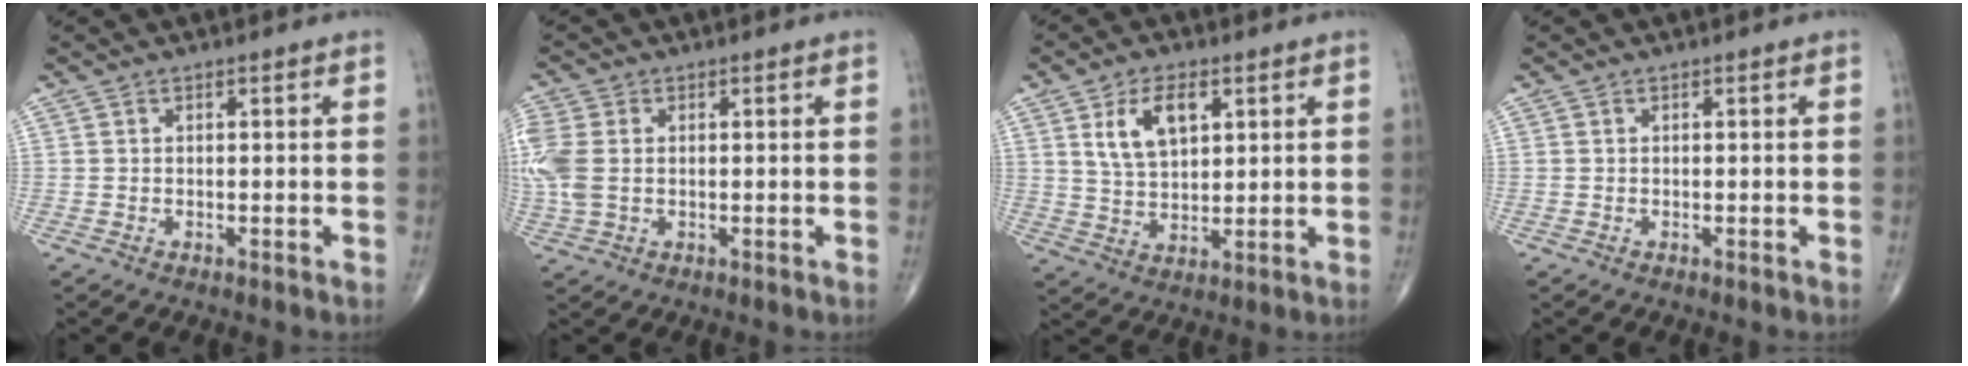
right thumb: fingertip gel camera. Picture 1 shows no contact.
{"total": 8.1, "force": [0.4, 5.5, 5.9], "torque": [-0.170, 0.009, 0.013]}
{"total": 9.0, "force": [3.6, 5.0, 6.6], "torque": [-0.107, -0.012, 0.071]}
{"total": 0.0}